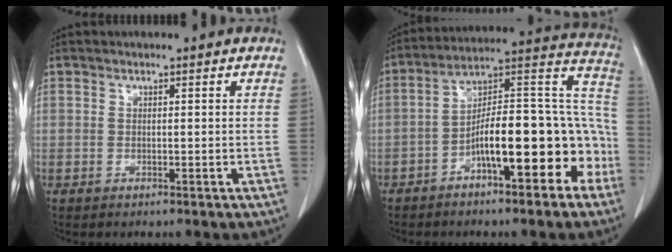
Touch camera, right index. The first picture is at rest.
{"total": 16.8, "force": [-6.4, 4.8, 14.7], "torque": [-0.207, 0.052, -0.096]}